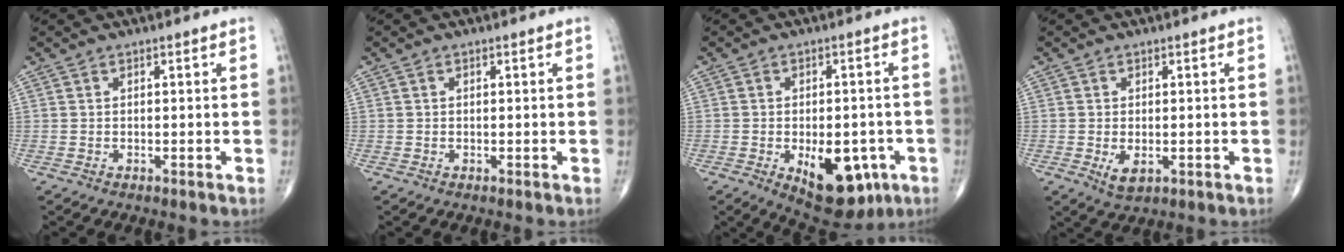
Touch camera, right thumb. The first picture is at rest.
{"total": 0.0}
{"total": 13.6, "force": [-5.1, 7.2, 10.4], "torque": [-0.120, 0.008, -0.056]}
{"total": 3.2, "force": [-0.7, 1.7, 2.6], "torque": [-0.042, -0.007, -0.005]}